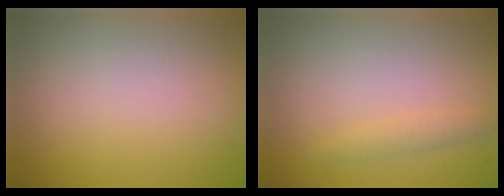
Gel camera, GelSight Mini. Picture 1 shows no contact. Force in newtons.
{"total": 1.2, "press": 1.2, "slide": 0.1}